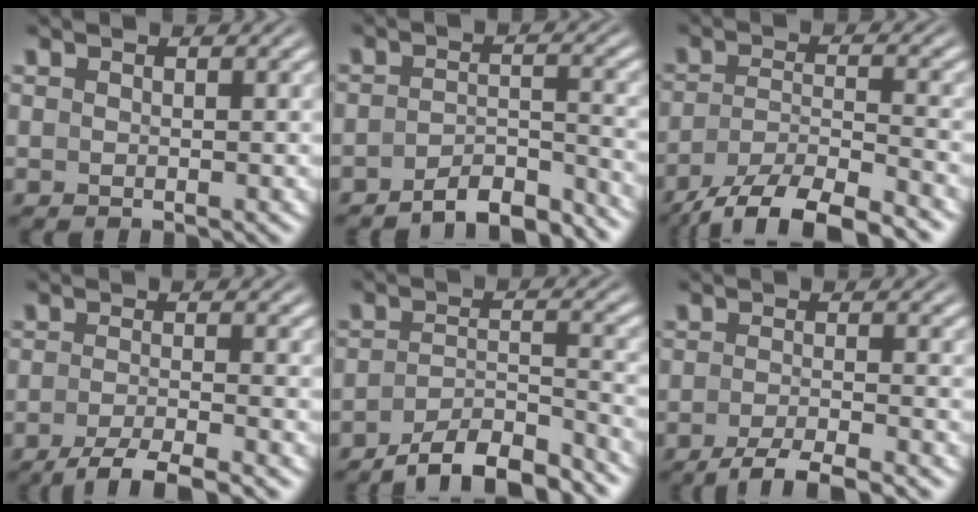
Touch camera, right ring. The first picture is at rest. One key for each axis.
{"total": 6.7, "fx": -6.3, "fy": 1.4, "fz": 1.9, "tx": -0.020, "ty": -0.019, "tz": -0.096}
{"total": 7.9, "fx": -6.0, "fy": 3.0, "fz": 4.3, "tx": -0.072, "ty": -0.023, "tz": -0.083}
{"total": 5.1, "fx": -4.3, "fy": 1.0, "fz": 2.6, "tx": -0.039, "ty": -0.013, "tz": -0.062}
{"total": 8.4, "fx": -7.6, "fy": 2.6, "fz": 2.7, "tx": -0.042, "ty": -0.025, "tz": -0.112}
{"total": 4.5, "fx": -3.9, "fy": 0.8, "fz": 2.2, "tx": -0.035, "ty": -0.010, "tz": -0.059}